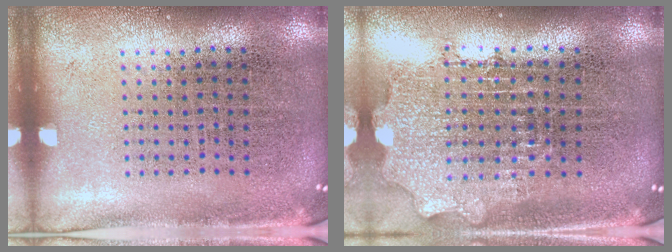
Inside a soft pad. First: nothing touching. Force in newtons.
{"total": 2.0, "press": 1.6, "slide": 1.2}